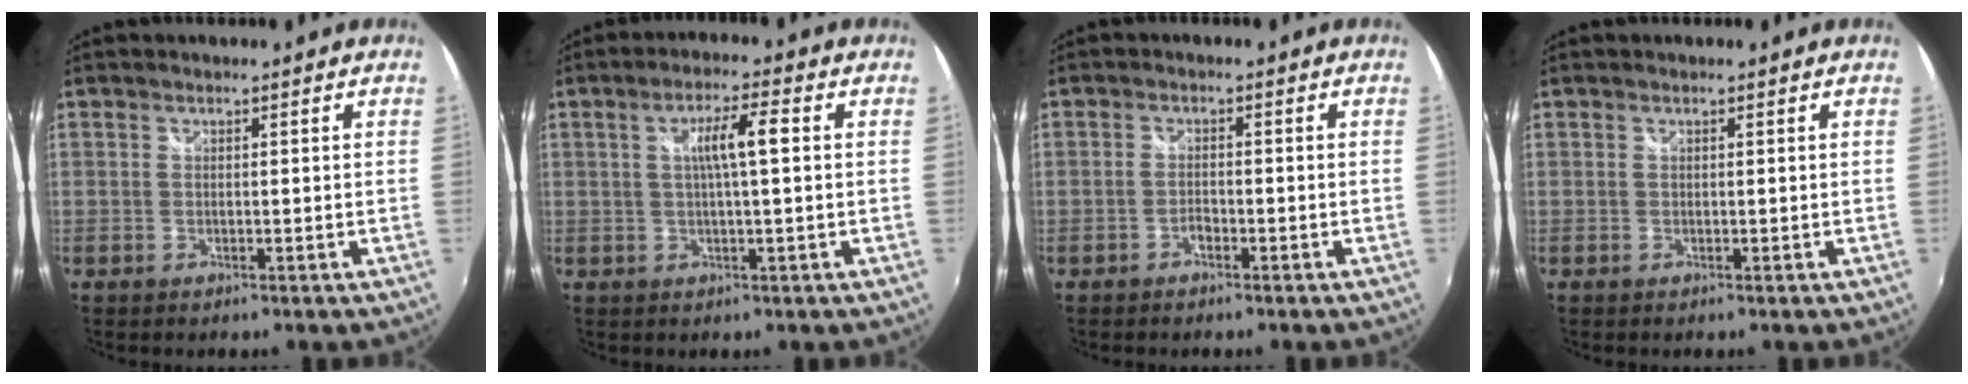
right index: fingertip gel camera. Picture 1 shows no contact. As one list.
[{"total": 5.6, "force": [0.8, 0.2, 5.5], "torque": [-0.099, 0.005, 0.016]}, {"total": 1.6, "force": [-1.1, 0.7, 0.8], "torque": [-0.017, 0.002, -0.022]}, {"total": 0.0}]